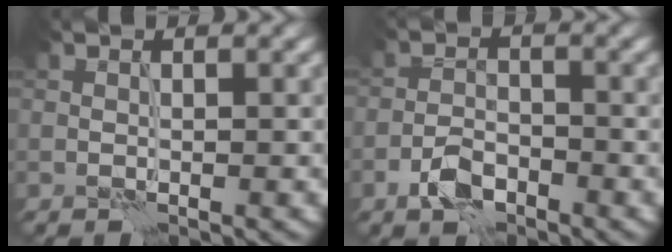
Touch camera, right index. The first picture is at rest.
{"total": 2.9, "force": [-1.9, 1.4, 1.7], "torque": [-0.028, 0.006, -0.041]}